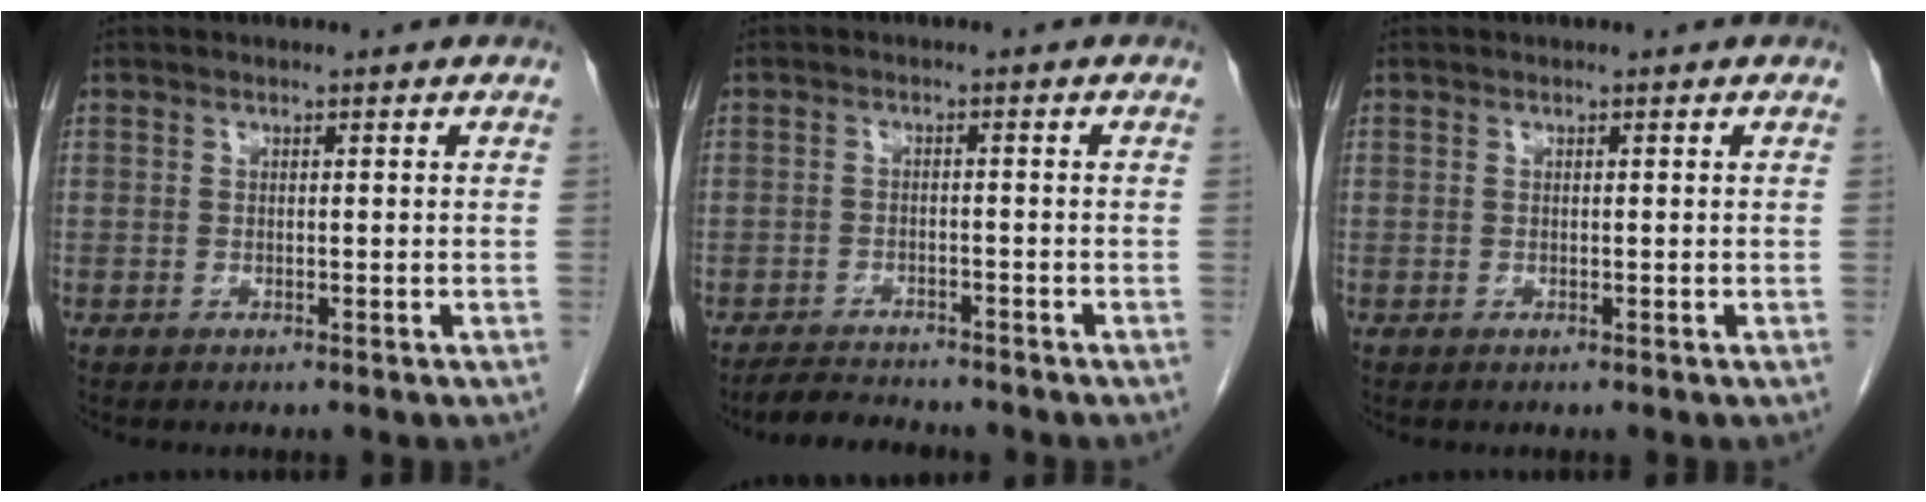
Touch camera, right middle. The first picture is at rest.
{"total": 4.5, "force": [-4.3, 1.0, 0.9], "torque": [-0.018, -0.012, -0.071]}
{"total": 0.0}